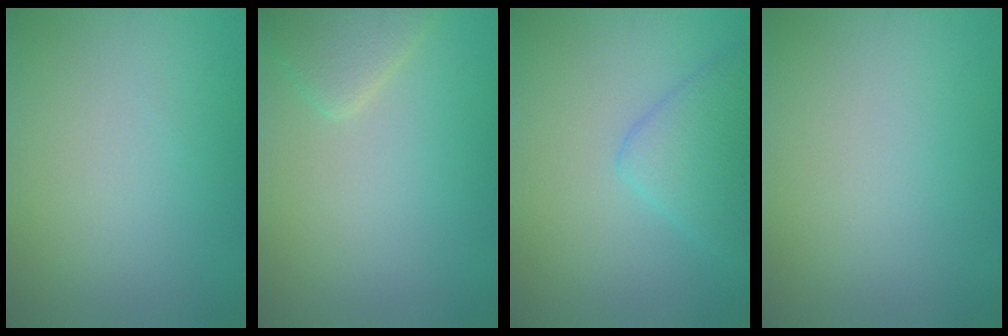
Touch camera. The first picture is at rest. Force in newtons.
{"total": 2.4, "press": 2.4, "slide": 0.2}
{"total": 3.6, "press": 3.6, "slide": 0.1}
{"total": 0.0}